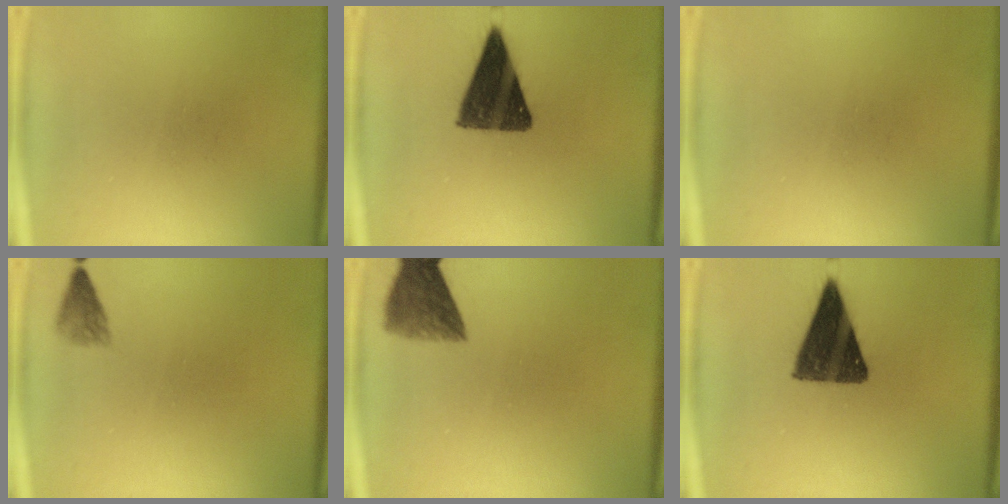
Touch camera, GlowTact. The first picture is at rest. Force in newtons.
{"total": 13.4}
{"total": 0.0}
{"total": 1.8}
{"total": 6.3}
{"total": 13.4}